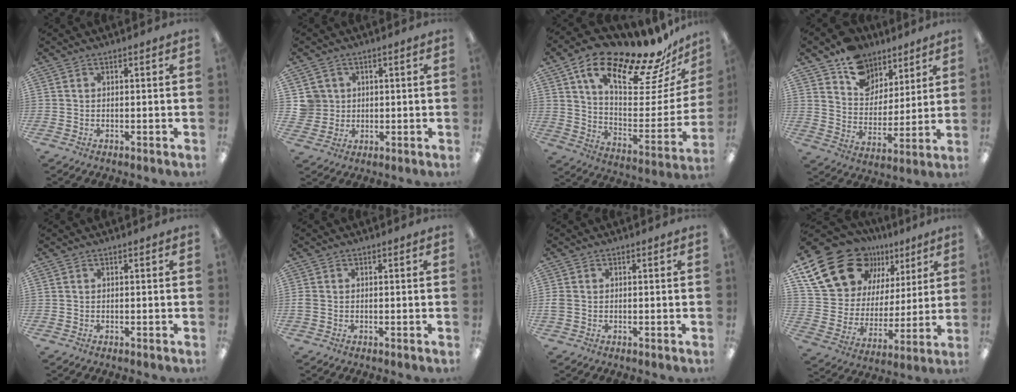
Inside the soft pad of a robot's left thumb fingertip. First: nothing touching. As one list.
[{"total": 5.3, "force": [1.4, 5.1, 0.4], "torque": [-0.010, 0.004, 0.028]}, {"total": 20.8, "force": [16.3, 6.2, 11.3], "torque": [-0.177, -0.119, 0.269]}, {"total": 12.4, "force": [8.7, 8.4, 3.1], "torque": [-0.062, -0.059, 0.167]}, {"total": 0.0}, {"total": 1.2, "force": [-0.3, 1.0, 0.7], "torque": [-0.012, 0.002, -0.004]}, {"total": 1.7, "force": [-0.2, 1.3, 1.0], "torque": [-0.017, 0.005, -0.003]}, {"total": 23.3, "force": [13.7, 15.3, 11.1], "torque": [-0.195, -0.075, 0.260]}]